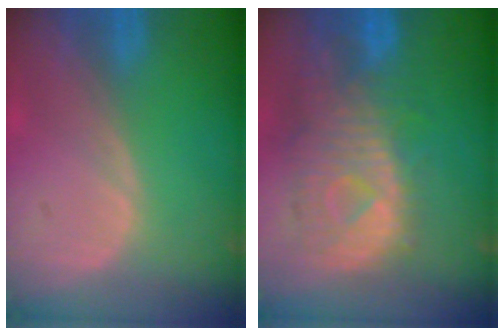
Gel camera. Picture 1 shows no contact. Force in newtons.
{"total": 10.9, "press": 9.7, "slide": 5.0}